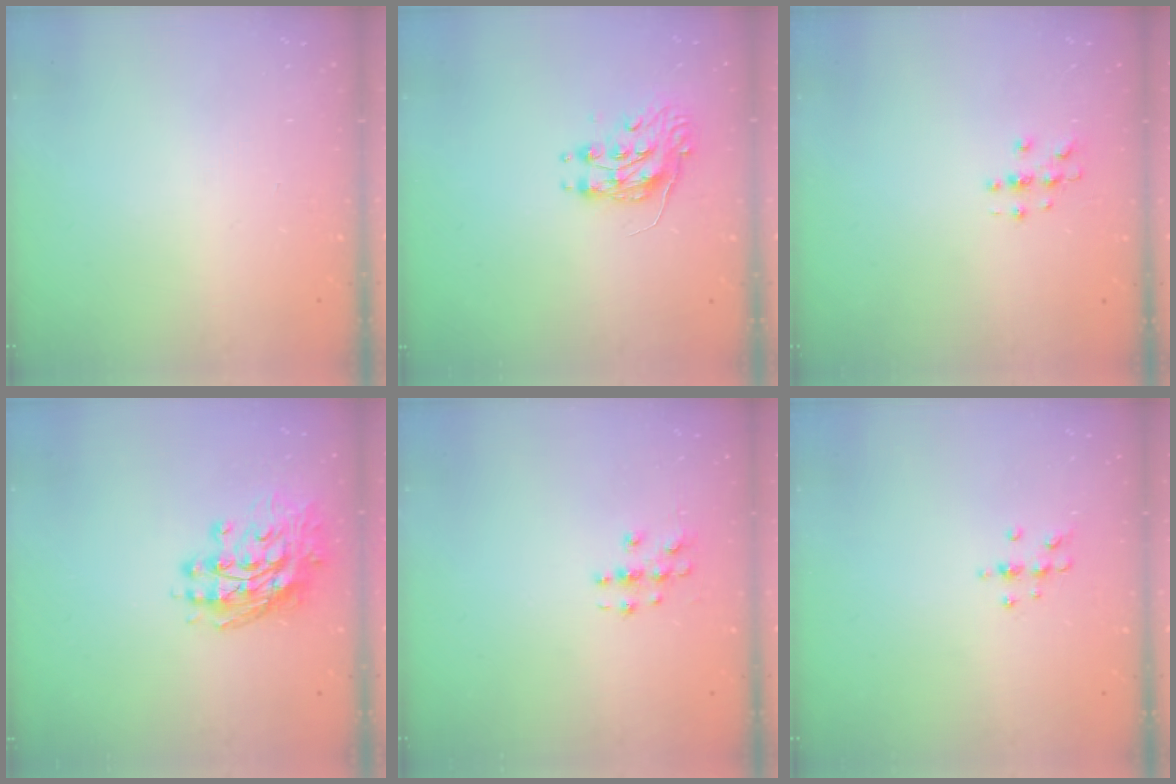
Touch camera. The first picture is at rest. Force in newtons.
{"total": 8.2, "press": 8.2, "slide": 0.3}
{"total": 3.1, "press": 3.1, "slide": 0.3}
{"total": 11.8, "press": 11.7, "slide": 1.3}
{"total": 3.5, "press": 3.4, "slide": 0.2}
{"total": 5.7, "press": 5.7, "slide": 0.8}